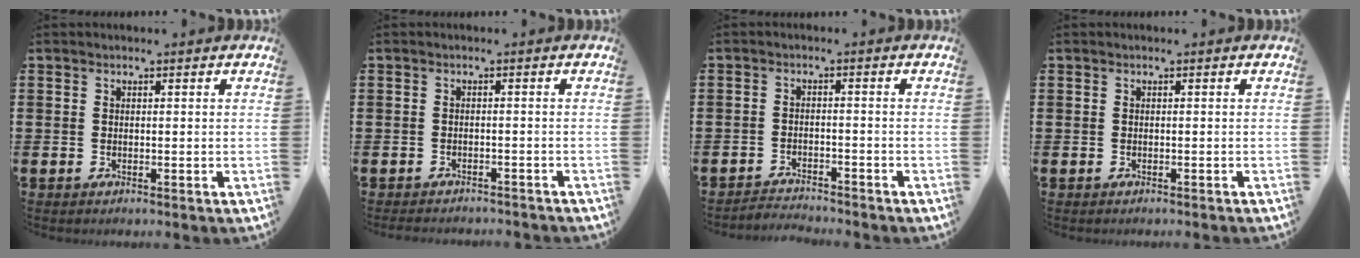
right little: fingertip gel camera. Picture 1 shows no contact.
{"total": 1.2, "force": [-1.2, 0.0, 0.0], "torque": [-0.004, 0.001, -0.026]}
{"total": 2.3, "force": [-2.3, 0.0, -0.3], "torque": [-0.002, 0.003, -0.051]}
{"total": 0.0}